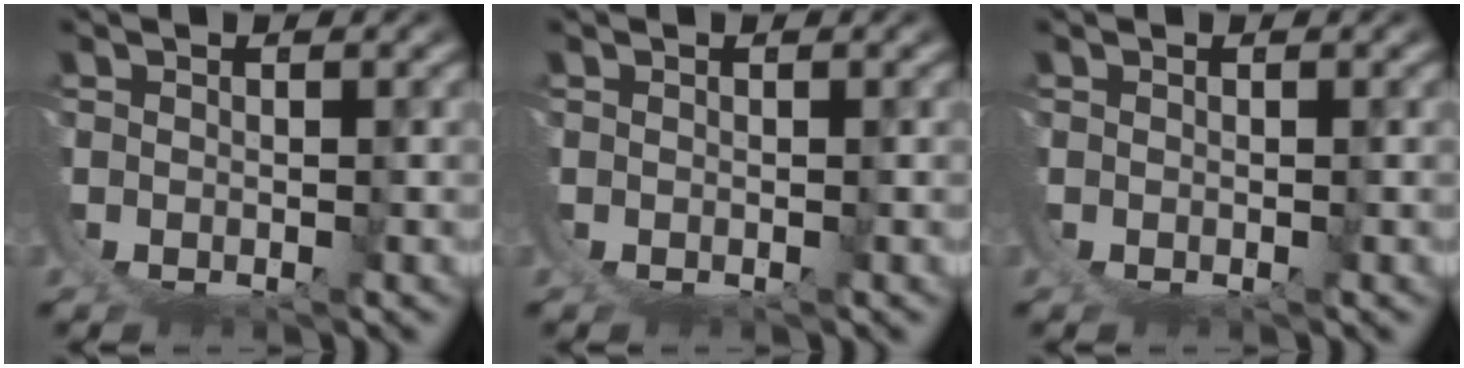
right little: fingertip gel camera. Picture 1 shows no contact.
{"total": 0.0}
{"total": 0.0}